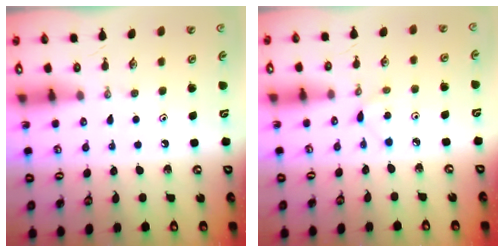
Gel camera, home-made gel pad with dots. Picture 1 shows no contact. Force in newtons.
{"total": 2.9, "press": 2.8, "slide": 0.4}